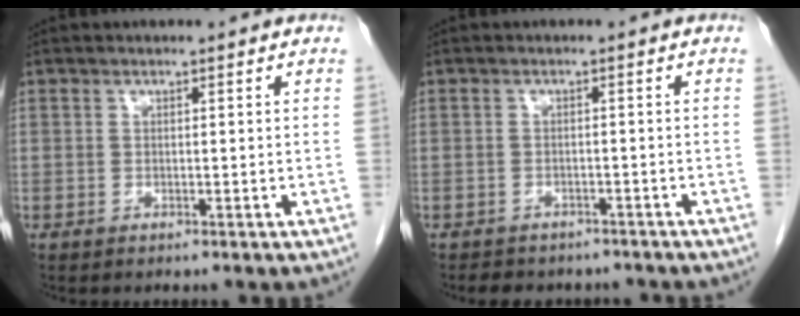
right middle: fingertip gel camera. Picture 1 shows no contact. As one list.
[{"total": 6.3, "force": [-5.5, 2.7, 1.4], "torque": [-0.023, 0.005, -0.065]}]